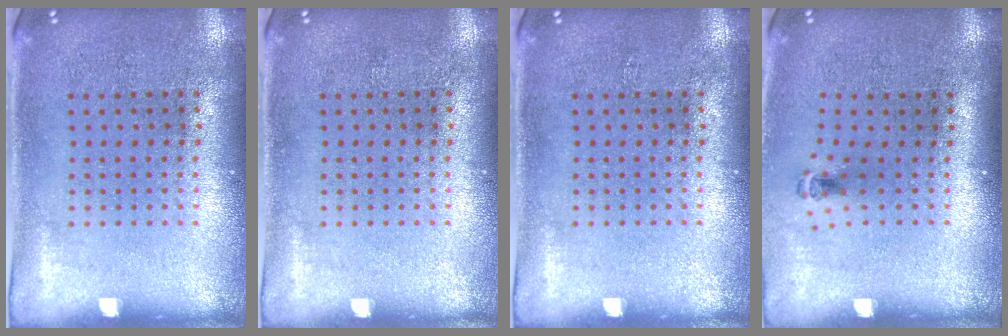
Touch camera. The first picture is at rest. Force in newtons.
{"total": 0.0}
{"total": 0.0}
{"total": 0.5, "press": 0.3, "slide": 0.4}